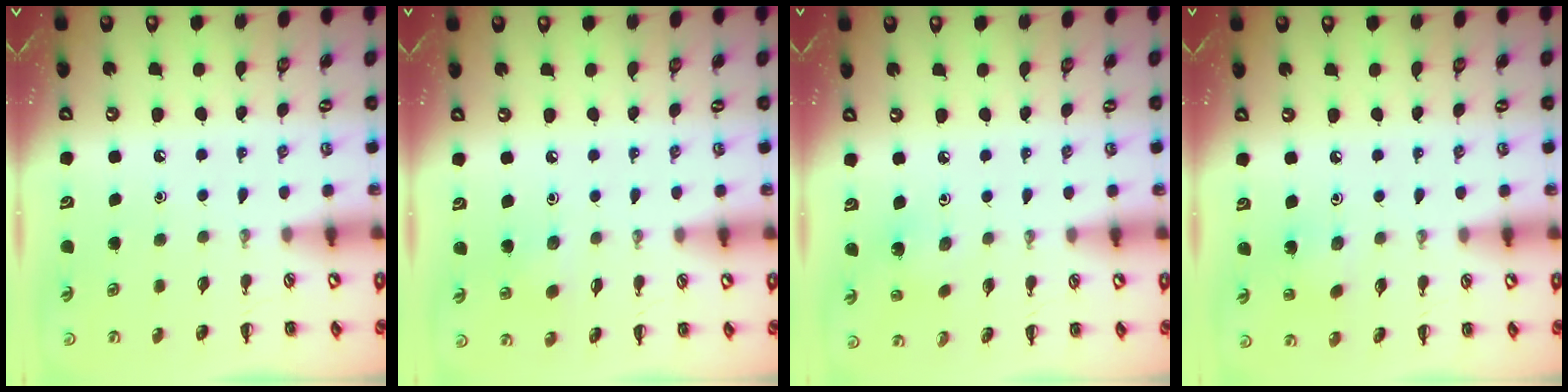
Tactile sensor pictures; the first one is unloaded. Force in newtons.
{"total": 3.4, "press": 3.2, "slide": 1.0}
{"total": 2.4, "press": 2.2, "slide": 0.8}
{"total": 3.7, "press": 3.6, "slide": 1.1}